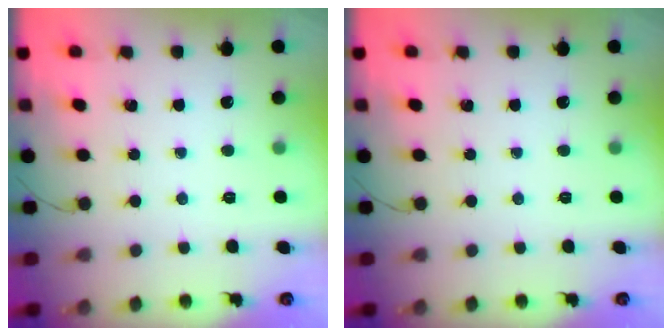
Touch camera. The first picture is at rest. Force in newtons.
{"total": 0.0}